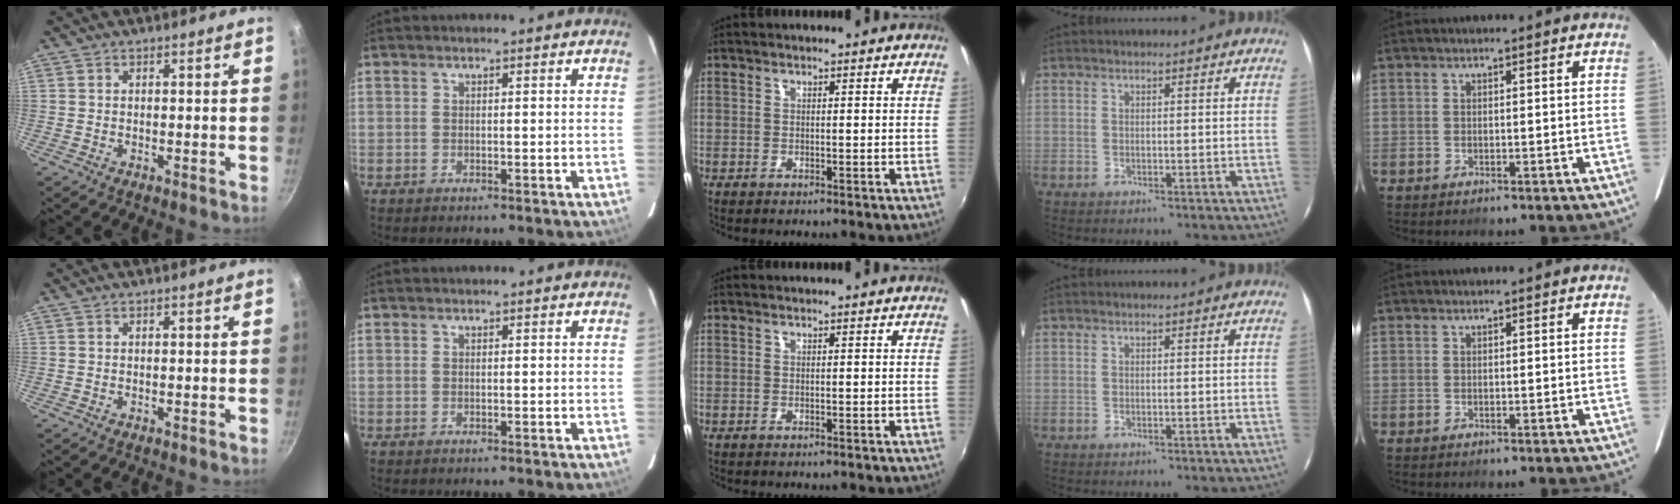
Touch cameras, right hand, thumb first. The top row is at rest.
{}